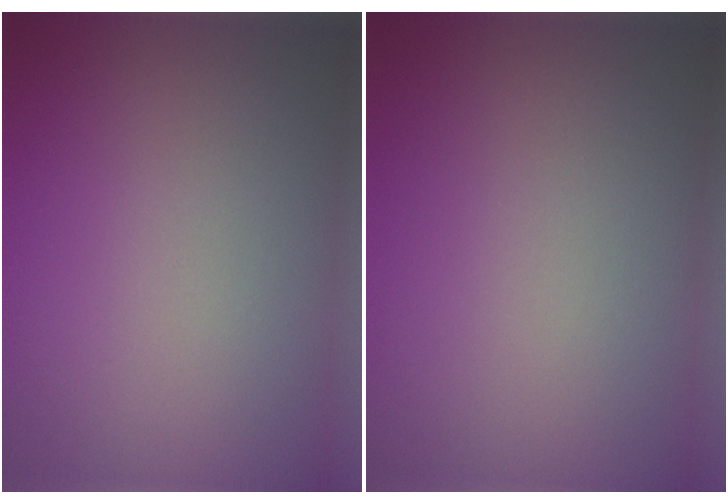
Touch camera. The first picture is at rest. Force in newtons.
{"total": 0.0}